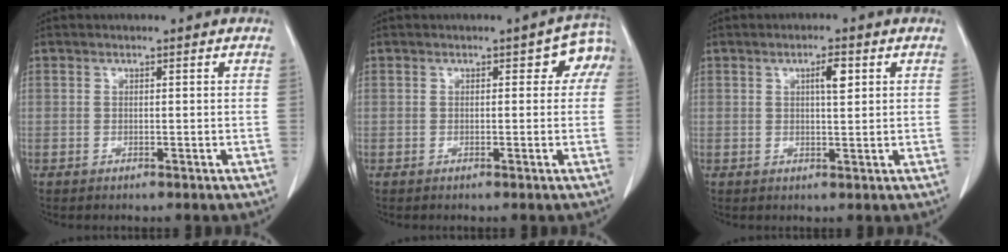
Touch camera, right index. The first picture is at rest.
{"total": 4.0, "force": [1.0, 2.3, 3.1], "torque": [-0.026, 0.022, 0.006]}
{"total": 3.1, "force": [1.1, 0.6, 2.8], "torque": [-0.047, 0.000, 0.017]}